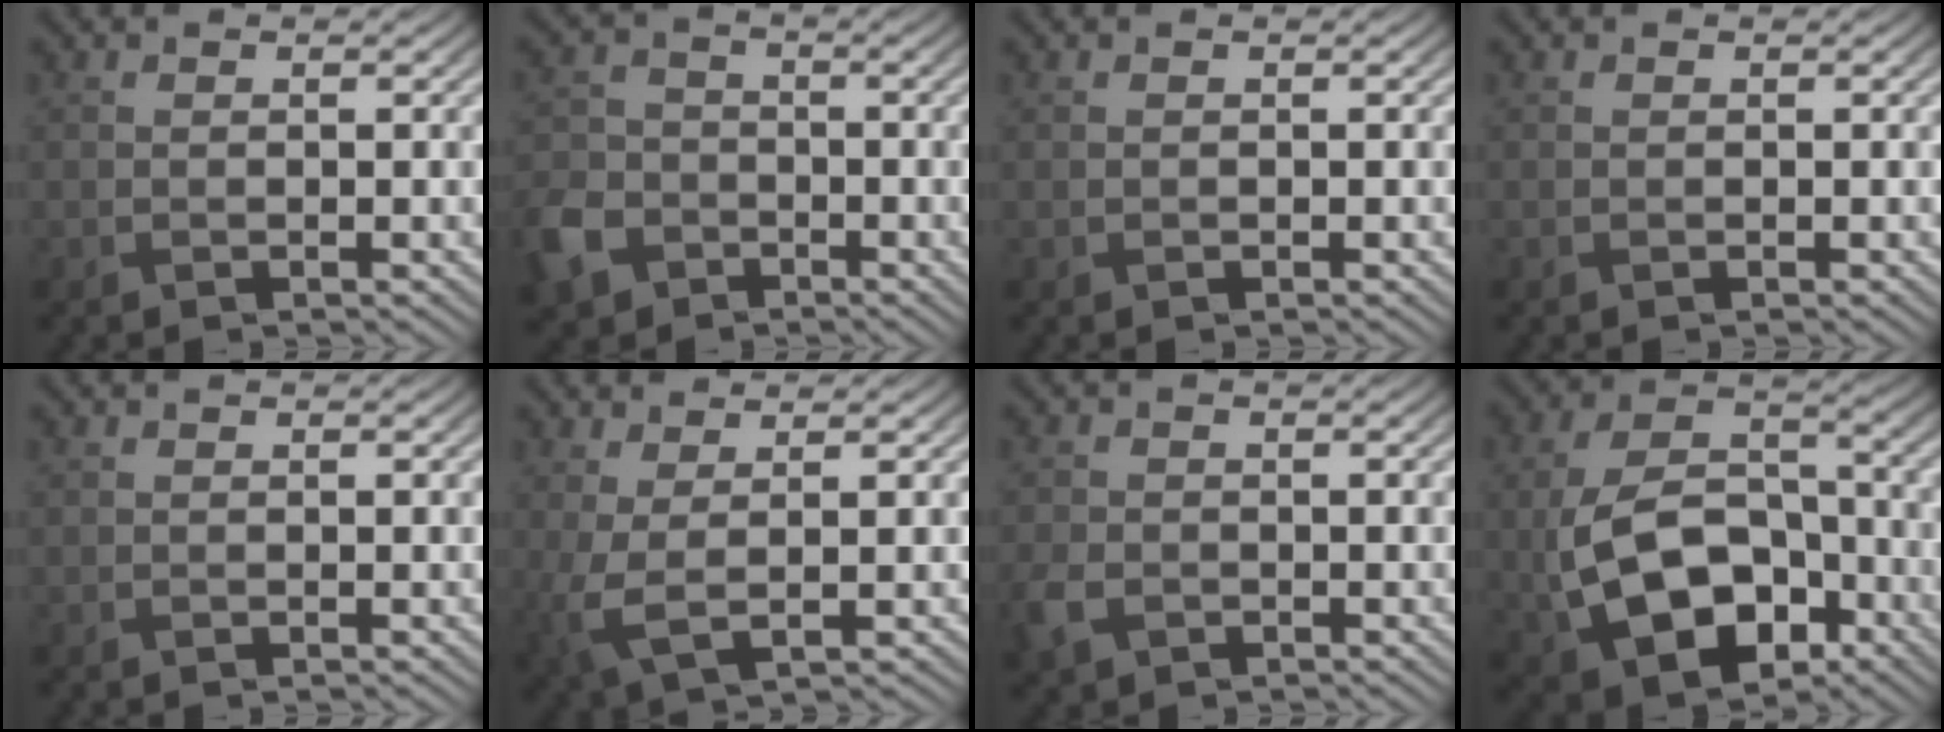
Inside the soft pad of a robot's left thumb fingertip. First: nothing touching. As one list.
[{"total": 6.7, "force": [-3.8, 4.9, 2.7], "torque": [-0.080, -0.011, -0.090]}, {"total": 0.0}, {"total": 0.0}, {"total": 0.0}, {"total": 4.0, "force": [0.7, 1.5, 3.7], "torque": [-0.088, -0.002, 0.012]}, {"total": 3.4, "force": [-1.5, 2.4, 1.7], "torque": [-0.052, -0.013, -0.037]}, {"total": 12.7, "force": [-3.6, 8.1, 9.1], "torque": [-0.205, -0.020, -0.061]}]